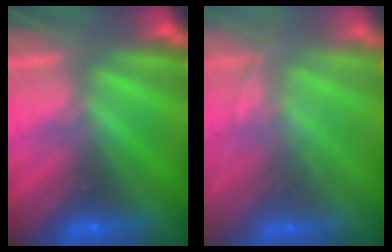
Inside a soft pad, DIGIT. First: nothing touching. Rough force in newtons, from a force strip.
{"total": 1.9}